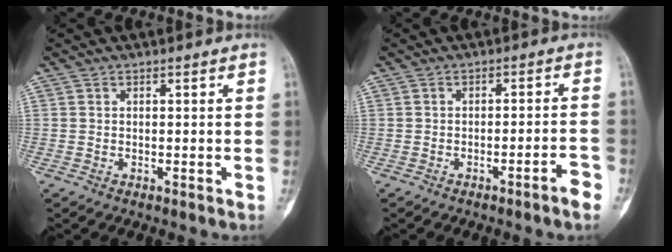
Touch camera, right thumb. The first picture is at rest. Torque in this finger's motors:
{"motor_torque": [-0.33, -0.13, -0.25, -0.07, 0.00]}